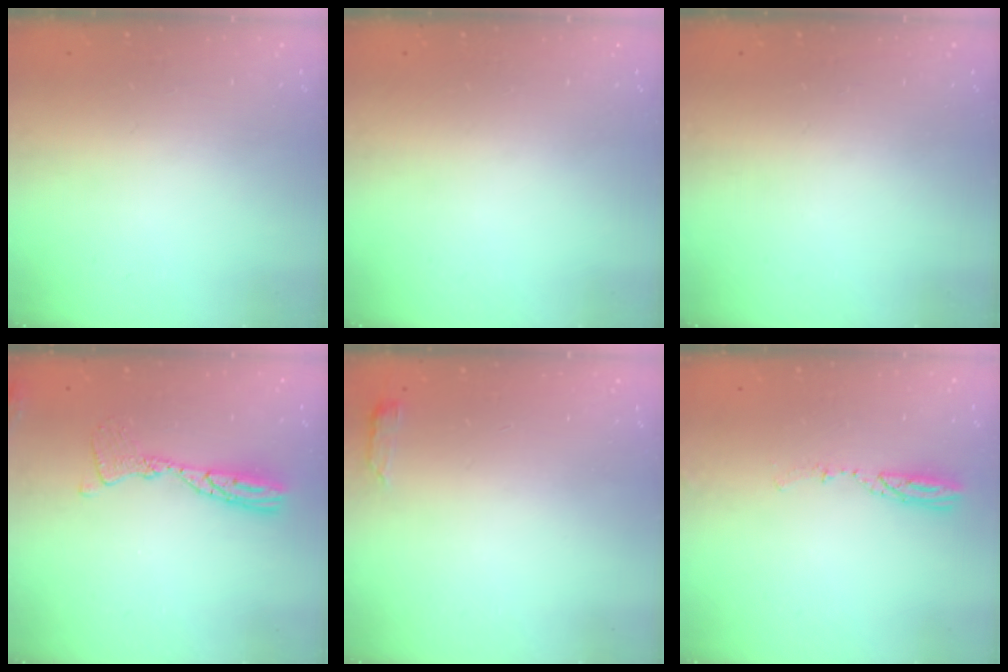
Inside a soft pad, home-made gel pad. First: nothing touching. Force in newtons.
{"total": 0.0}
{"total": 0.0}
{"total": 10.8, "press": 10.8, "slide": 1.0}
{"total": 2.9, "press": 2.8, "slide": 0.6}
{"total": 4.8, "press": 4.7, "slide": 1.0}